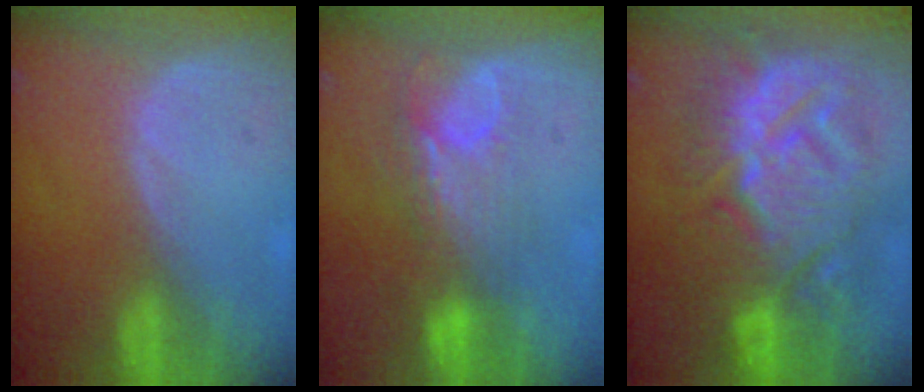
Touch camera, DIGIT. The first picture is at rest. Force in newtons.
{"total": 7.5, "press": 6.5, "slide": 3.7}
{"total": 13.9, "press": 13.8, "slide": 1.4}